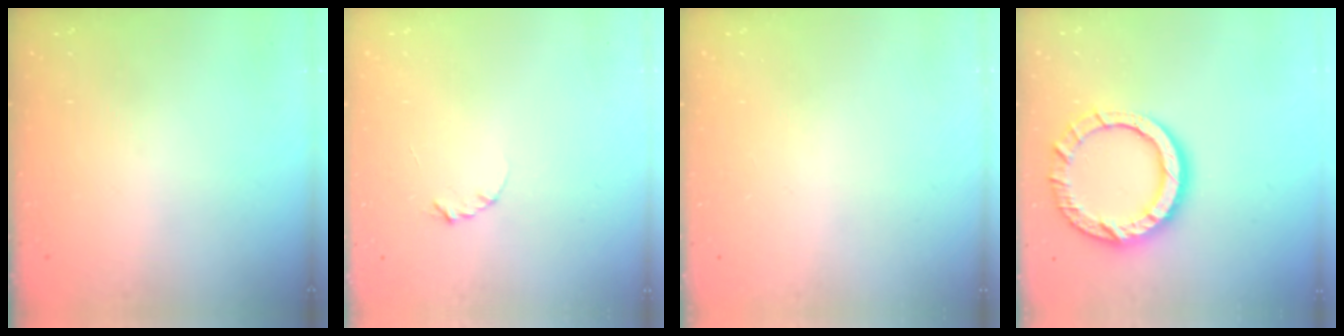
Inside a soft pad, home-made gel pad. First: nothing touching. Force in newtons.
{"total": 2.3, "press": 2.3, "slide": 0.4}
{"total": 0.0}
{"total": 14.1, "press": 14.1, "slide": 1.3}